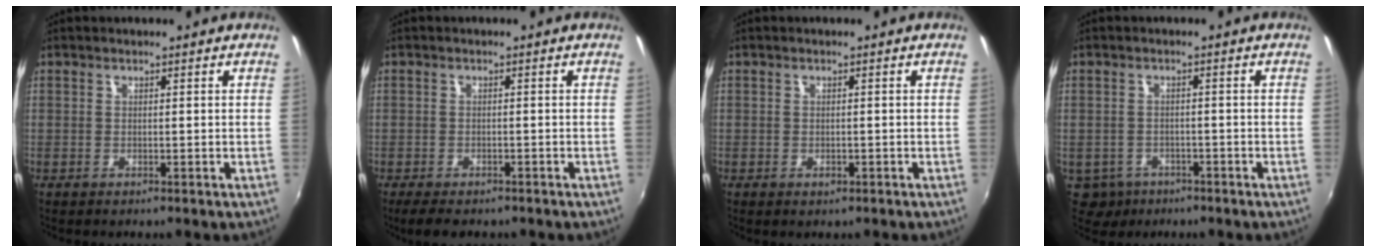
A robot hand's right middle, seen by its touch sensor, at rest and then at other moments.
{"total": 5.2, "force": [-4.1, 1.8, 2.6], "torque": [-0.060, -0.018, -0.063]}
{"total": 1.0, "force": [-0.6, 0.6, 0.6], "torque": [-0.009, -0.001, -0.007]}
{"total": 5.4, "force": [-2.9, 4.2, 1.7], "torque": [-0.045, -0.007, -0.039]}